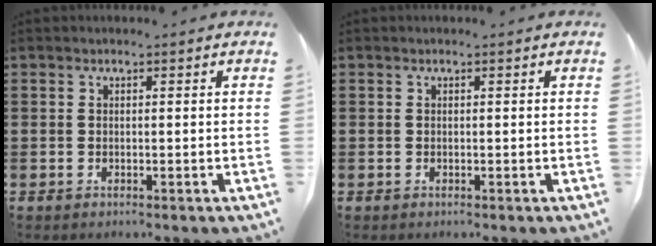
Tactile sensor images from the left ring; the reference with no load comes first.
{"total": 0.0}